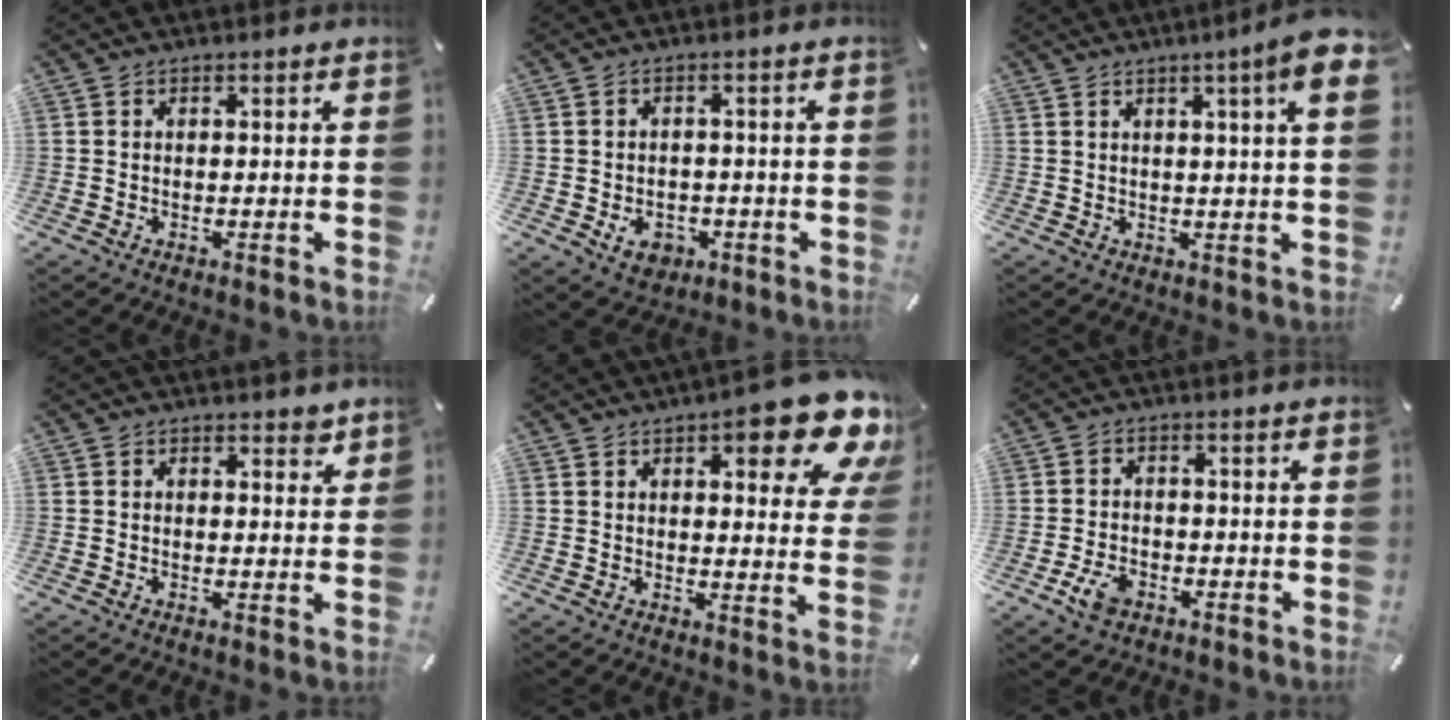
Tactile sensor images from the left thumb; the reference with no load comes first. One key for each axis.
{"total": 5.6, "fx": -2.1, "fy": 4.4, "fz": 2.7, "tx": -0.041, "ty": 0.003, "tz": -0.038}
{"total": 8.8, "fx": 3.8, "fy": 0.2, "fz": 7.9, "tx": -0.118, "ty": -0.015, "tz": 0.056}
{"total": 1.9, "fx": 1.4, "fy": 1.2, "fz": 0.7, "tx": 0.008, "ty": -0.007, "tz": 0.020}
{"total": 15.6, "fx": 9.0, "fy": 5.3, "fz": 11.5, "tx": -0.144, "ty": -0.055, "tz": 0.142}
{"total": 4.8, "fx": -2.5, "fy": 3.1, "fz": 2.6, "tx": -0.067, "ty": 0.006, "tz": -0.051}